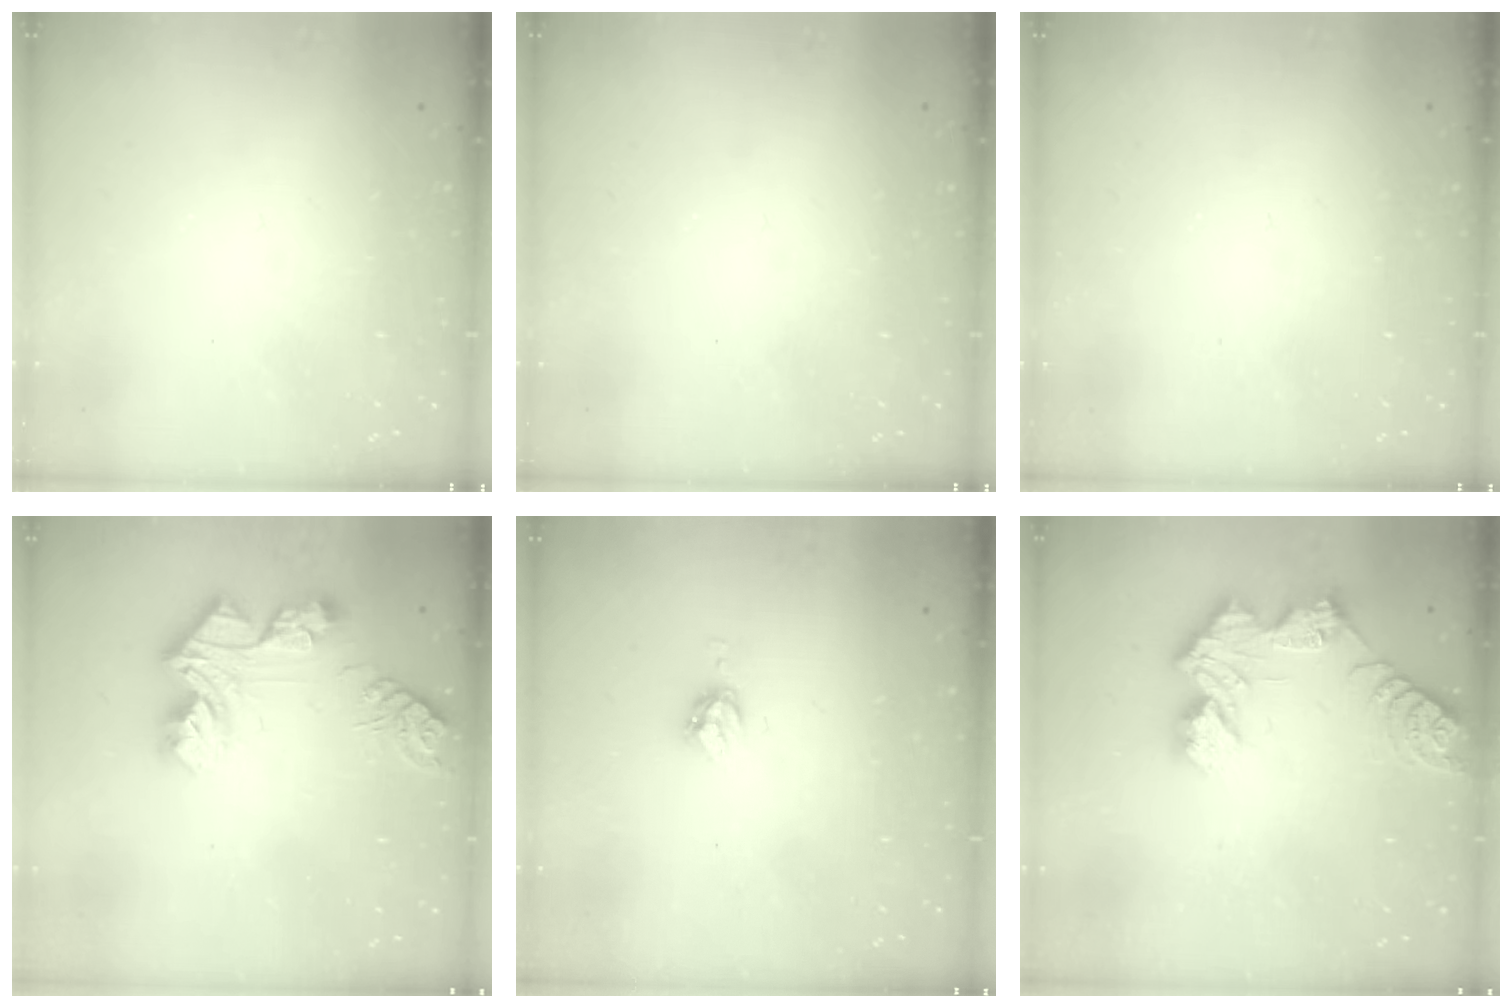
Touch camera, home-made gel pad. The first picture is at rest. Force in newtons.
{"total": 0.0}
{"total": 0.0}
{"total": 12.0, "press": 12.0, "slide": 1.1}
{"total": 4.5, "press": 4.5, "slide": 0.0}
{"total": 11.5, "press": 11.5, "slide": 0.8}